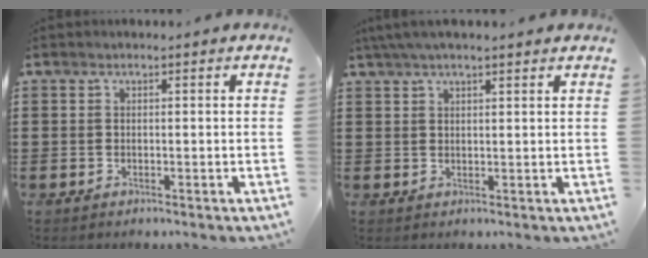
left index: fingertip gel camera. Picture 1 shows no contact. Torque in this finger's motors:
{"motor_torque": [2.14, 0.00, 0.57, 0.21]}